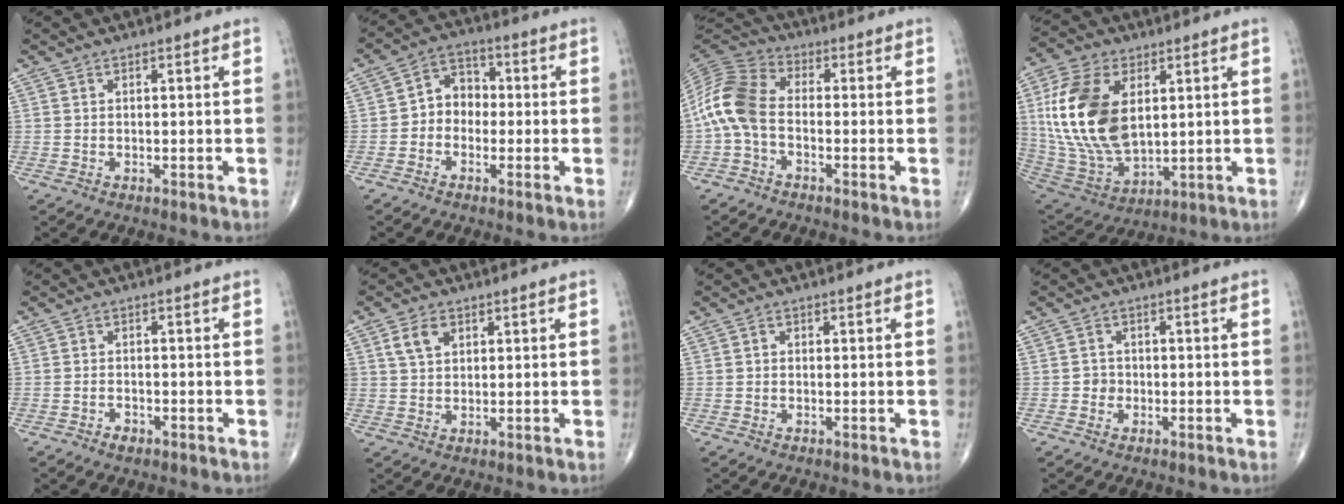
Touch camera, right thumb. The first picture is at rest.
{"total": 6.5, "force": [-0.9, 5.4, 3.6], "torque": [-0.027, 0.030, -0.032]}
{"total": 10.8, "force": [-1.7, 6.7, 8.3], "torque": [-0.174, 0.031, -0.048]}
{"total": 20.9, "force": [4.2, 12.2, 16.5], "torque": [-0.328, -0.022, 0.087]}
{"total": 2.0, "force": [-1.3, 1.1, 0.9], "torque": [-0.016, 0.008, -0.020]}
{"total": 4.7, "force": [2.0, 3.2, 2.8], "torque": [-0.040, -0.003, 0.040]}
{"total": 0.7, "force": [0.0, 0.6, 0.3], "torque": [0.000, 0.002, -0.001]}
{"total": 1.9, "force": [-0.6, 1.8, 0.5], "torque": [0.003, 0.008, -0.015]}